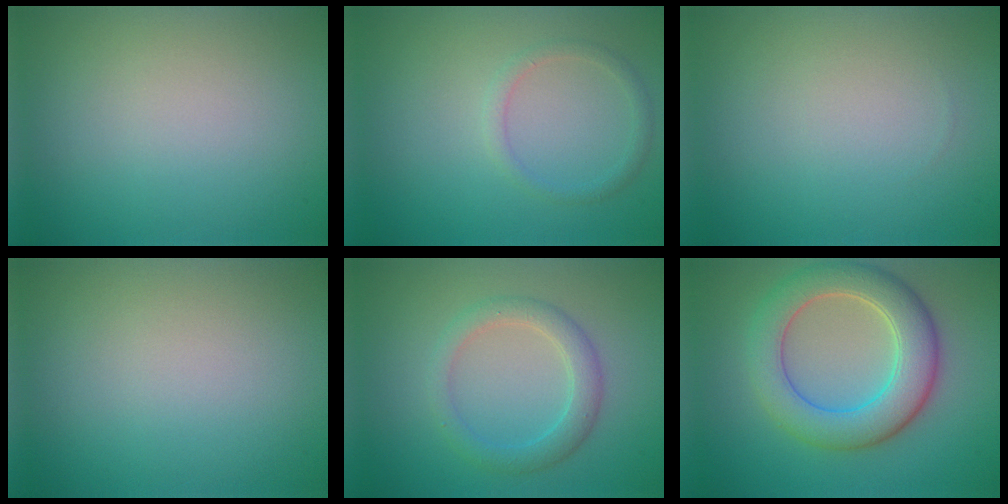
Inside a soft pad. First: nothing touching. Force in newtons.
{"total": 1.3, "press": 1.3, "slide": 0.0}
{"total": 0.0}
{"total": 0.0}
{"total": 2.8, "press": 2.8, "slide": 0.1}
{"total": 6.8, "press": 6.8, "slide": 0.5}